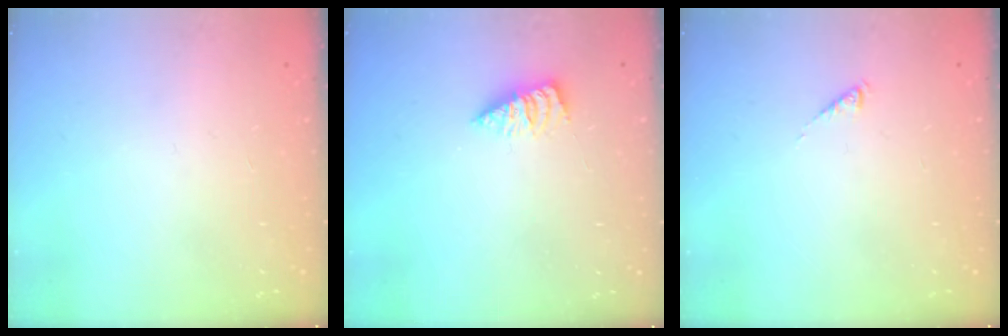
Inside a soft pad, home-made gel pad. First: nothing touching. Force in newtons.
{"total": 2.5, "press": 2.5, "slide": 0.3}
{"total": 0.0}